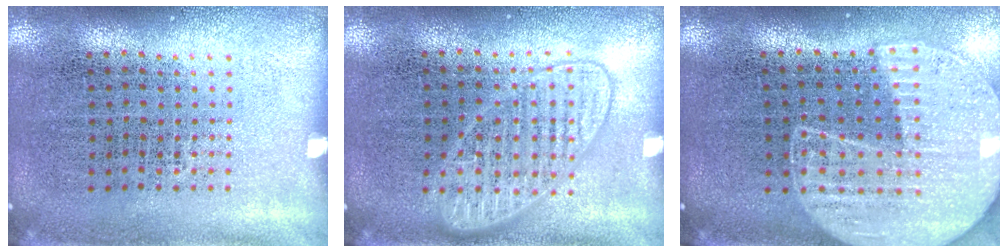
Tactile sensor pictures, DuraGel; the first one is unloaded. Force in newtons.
{"total": 2.8, "press": 2.7, "slide": 0.4}
{"total": 1.7, "press": 1.6, "slide": 0.7}